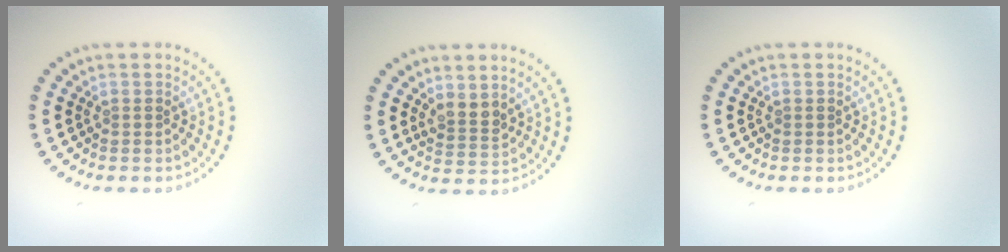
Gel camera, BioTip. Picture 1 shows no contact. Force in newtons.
{"total": 2.1, "press": 1.7, "slide": 1.2}
{"total": 0.0}